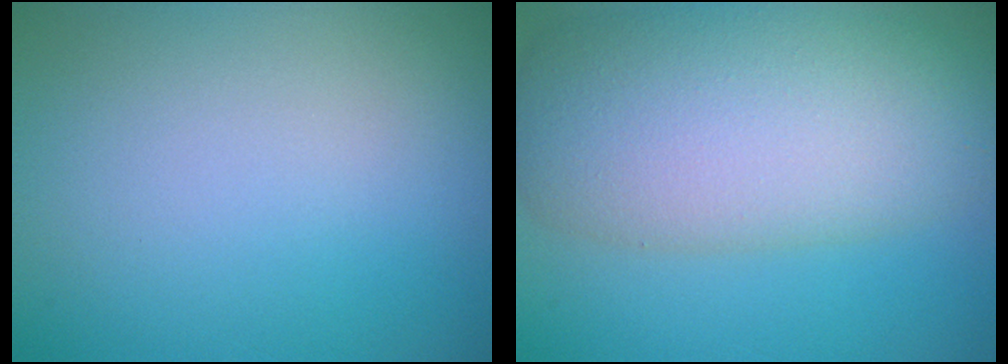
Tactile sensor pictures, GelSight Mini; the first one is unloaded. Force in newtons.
{"total": 10.4, "press": 10.3, "slide": 0.5}